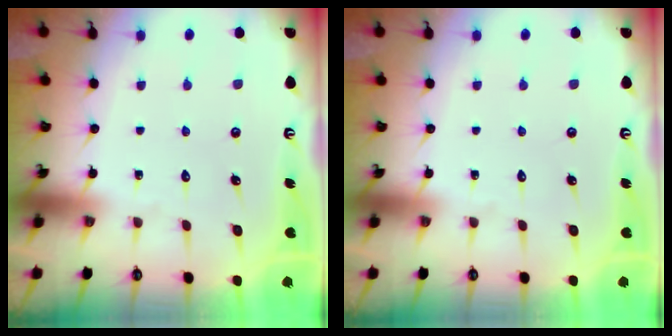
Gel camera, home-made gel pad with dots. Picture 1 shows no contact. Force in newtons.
{"total": 0.0}